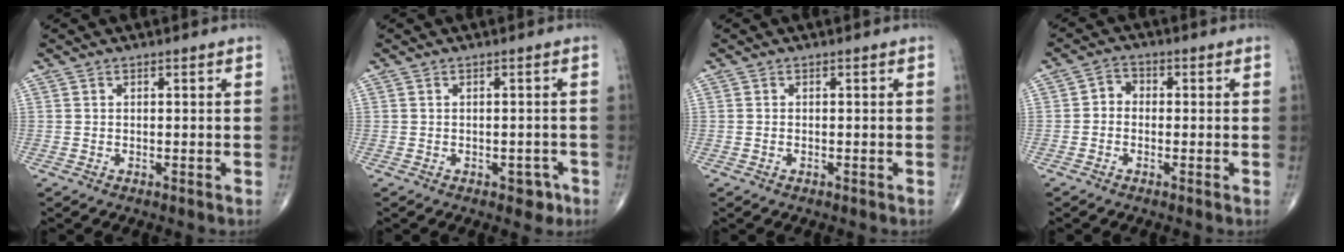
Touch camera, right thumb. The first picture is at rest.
{"total": 2.5, "force": [-1.3, 1.7, 1.3], "torque": [0.005, 0.006, -0.014]}
{"total": 0.0}
{"total": 2.7, "force": [-0.4, 2.3, 1.4], "torque": [-0.006, 0.011, -0.019]}